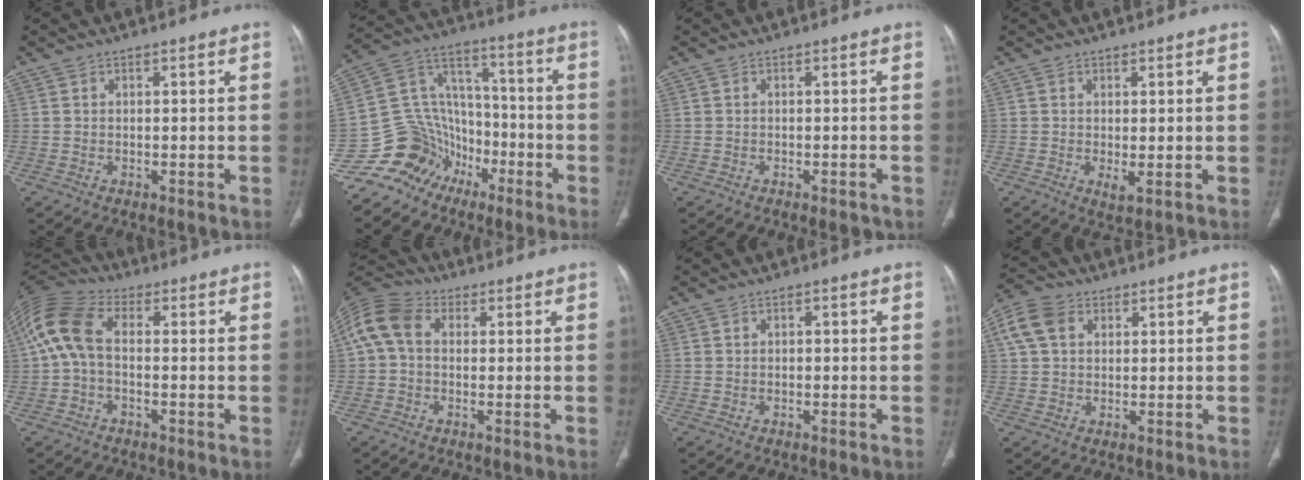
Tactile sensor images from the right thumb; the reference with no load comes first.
{"total": 13.4, "force": [-8.6, 10.1, 2.0], "torque": [-0.003, 0.108, -0.164]}
{"total": 2.6, "force": [-1.7, 1.0, 1.7], "torque": [-0.021, 0.006, -0.016]}
{"total": 1.9, "force": [0.0, 0.6, 1.8], "torque": [-0.034, -0.009, 0.004]}
{"total": 11.2, "force": [0.2, 7.0, 8.7], "torque": [-0.190, 0.031, -0.007]}
{"total": 8.9, "force": [1.0, 6.4, 6.1], "torque": [-0.130, 0.029, 0.008]}
{"total": 0.6, "force": [0.0, 0.3, 0.5], "torque": [-0.007, 0.001, -0.001]}
{"total": 7.3, "force": [2.5, 5.3, 4.4], "torque": [-0.091, 0.016, 0.044]}